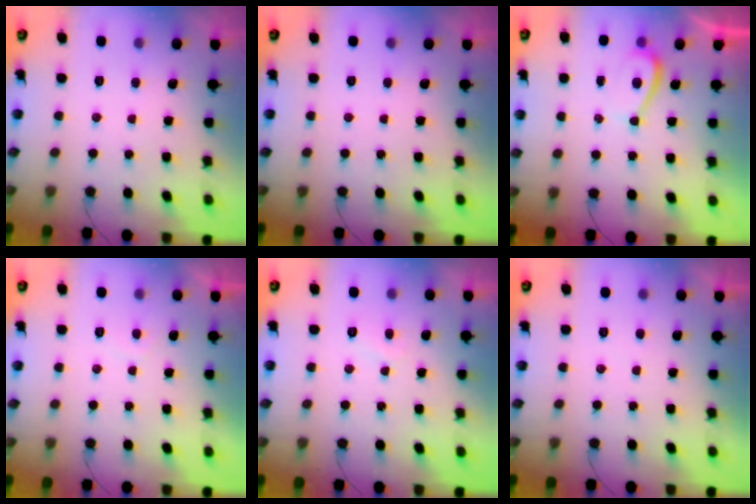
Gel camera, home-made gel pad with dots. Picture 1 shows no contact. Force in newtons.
{"total": 0.0}
{"total": 3.4, "press": 3.4, "slide": 0.5}
{"total": 1.1, "press": 1.0, "slide": 0.5}
{"total": 3.0, "press": 2.9, "slide": 0.3}
{"total": 0.7, "press": 0.5, "slide": 0.5}